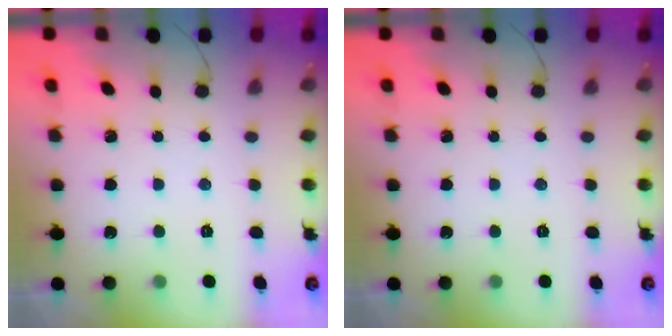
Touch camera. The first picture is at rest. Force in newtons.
{"total": 0.0}